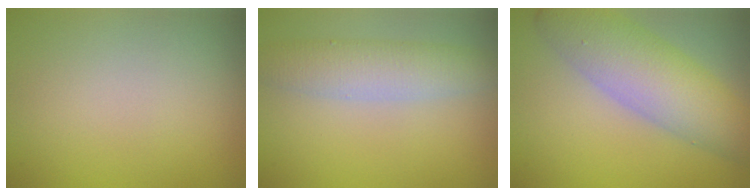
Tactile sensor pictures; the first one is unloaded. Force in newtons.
{"total": 4.1, "press": 4.1, "slide": 0.2}
{"total": 7.5, "press": 7.5, "slide": 0.3}